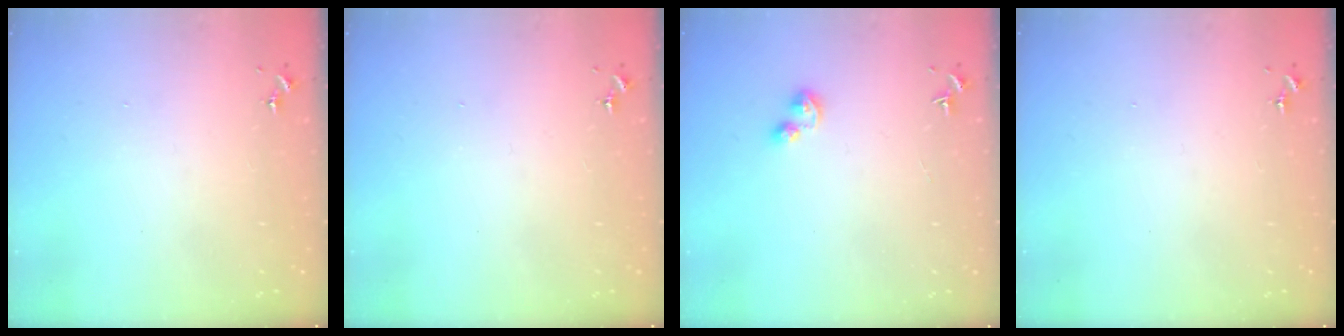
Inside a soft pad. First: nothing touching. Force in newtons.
{"total": 0.0}
{"total": 4.5, "press": 4.3, "slide": 1.1}
{"total": 0.0}